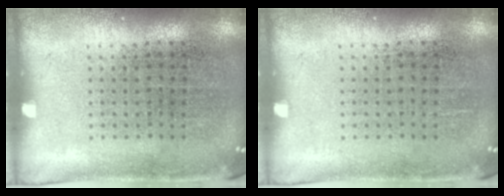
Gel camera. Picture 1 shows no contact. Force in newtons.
{"total": 0.0}